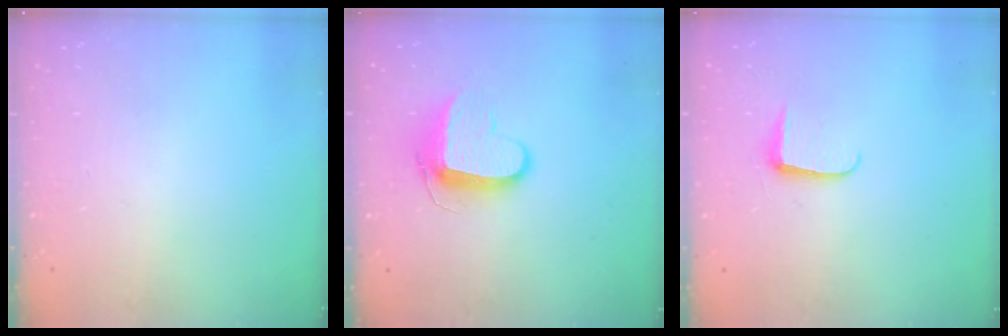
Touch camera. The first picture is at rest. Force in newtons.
{"total": 9.8, "press": 9.8, "slide": 0.1}
{"total": 5.4, "press": 5.4, "slide": 0.7}